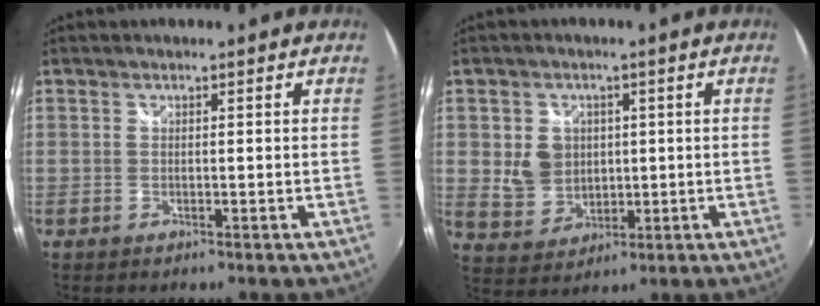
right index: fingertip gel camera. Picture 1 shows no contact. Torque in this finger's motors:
{"motor_torque": [-0.04, 0.08, 0.08, 0.02]}